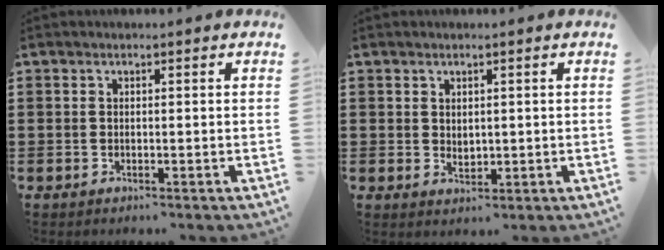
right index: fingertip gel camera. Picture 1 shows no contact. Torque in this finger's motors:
{"motor_torque": [1.03, 1.11, -0.03, 0.00]}